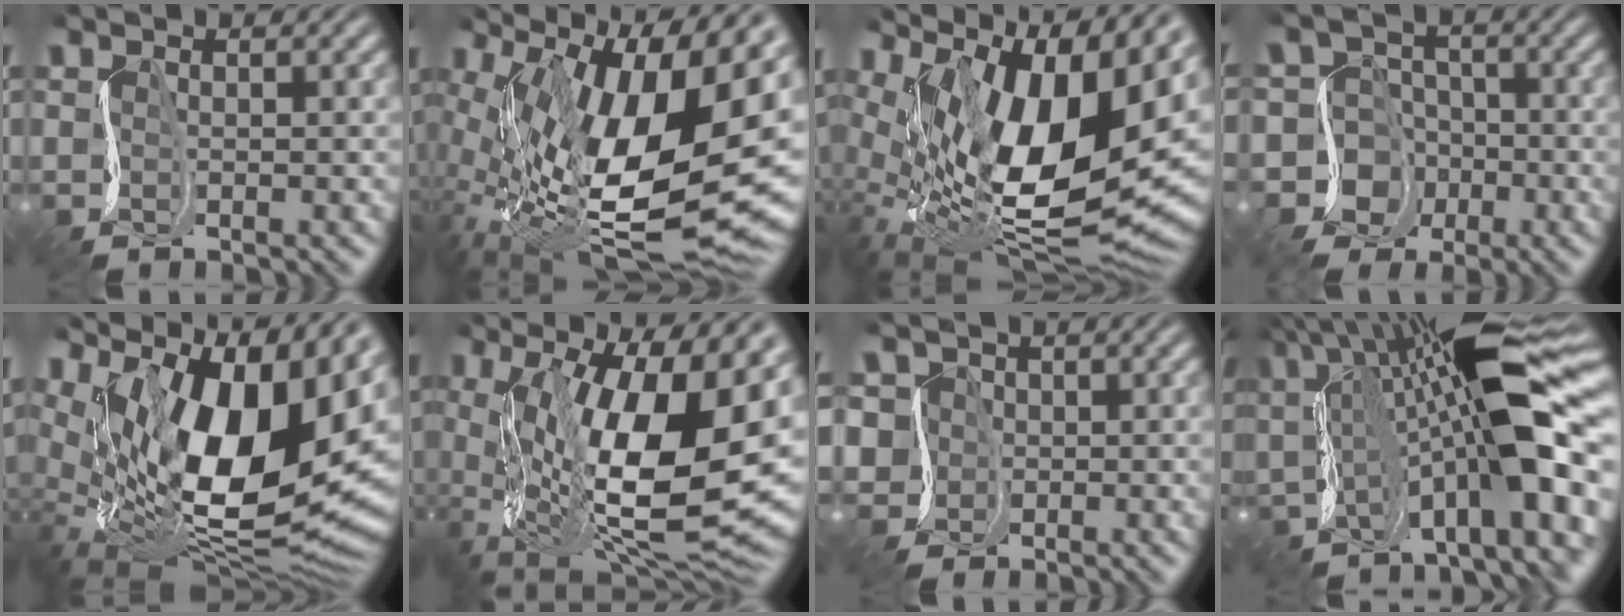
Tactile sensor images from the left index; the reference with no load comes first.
{"total": 17.9, "force": [0.4, 8.2, 15.9], "torque": [-0.259, -0.025, 0.006]}
{"total": 15.7, "force": [3.0, 7.3, 13.6], "torque": [-0.207, -0.004, 0.057]}
{"total": 6.2, "force": [-4.4, 4.4, 0.4], "torque": [0.023, -0.012, -0.101]}
{"total": 15.0, "force": [4.1, 7.8, 12.1], "torque": [-0.173, 0.005, 0.069]}
{"total": 17.0, "force": [-2.0, 6.8, 15.4], "torque": [-0.241, -0.044, -0.023]}
{"total": 3.1, "force": [-1.7, 2.6, 0.0], "torque": [-0.005, 0.000, -0.033]}
{"total": 14.6, "force": [-0.8, 3.2, 14.2], "torque": [-0.208, -0.003, -0.015]}